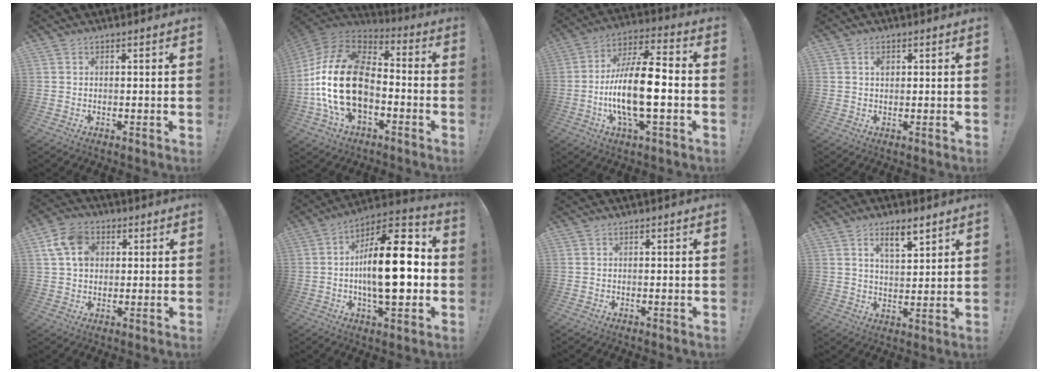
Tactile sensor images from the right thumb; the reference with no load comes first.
{"total": 24.2, "force": [-3.1, 14.7, 19.1], "torque": [-0.385, 0.033, -0.042]}
{"total": 17.9, "force": [-3.4, 5.6, 16.7], "torque": [-0.310, 0.004, -0.059]}
{"total": 1.6, "force": [0.5, 1.2, 1.0], "torque": [-0.006, -0.003, 0.004]}
{"total": 10.6, "force": [3.2, 8.2, 6.0], "torque": [-0.117, 0.009, 0.067]}
{"total": 21.9, "force": [-1.4, 9.0, 19.9], "torque": [-0.310, 0.000, -0.031]}
{"total": 0.0}
{"total": 7.9, "force": [5.1, 2.9, 5.4], "torque": [-0.080, -0.023, 0.087]}